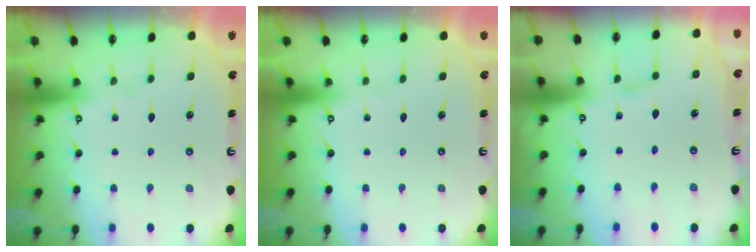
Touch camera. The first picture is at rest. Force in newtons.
{"total": 0.0}
{"total": 1.7, "press": 1.7, "slide": 0.2}